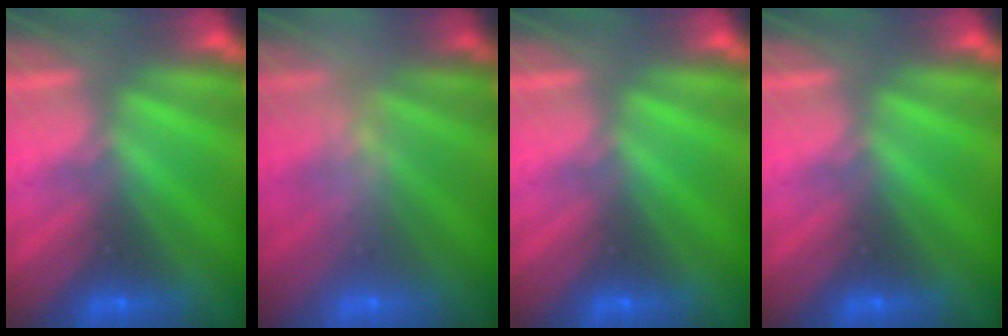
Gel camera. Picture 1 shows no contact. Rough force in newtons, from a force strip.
{"total": 2.4}
{"total": 0.0}
{"total": 0.0}